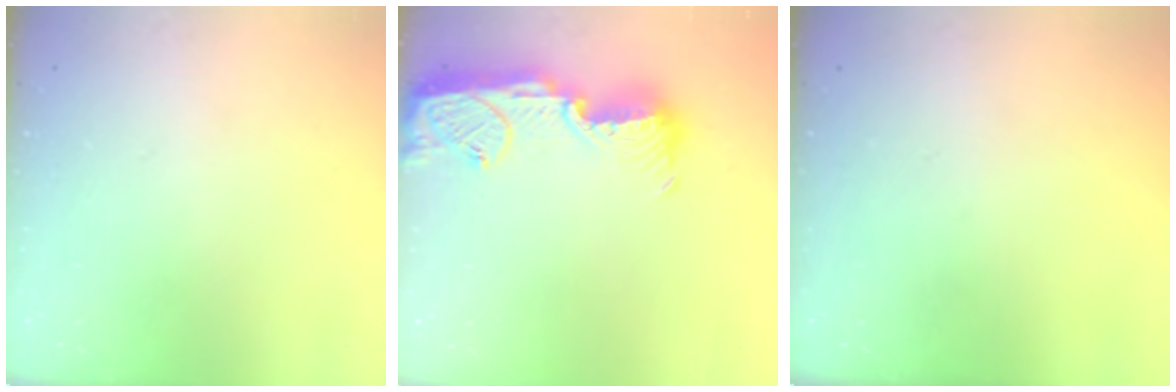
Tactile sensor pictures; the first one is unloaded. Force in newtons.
{"total": 14.9, "press": 14.9, "slide": 1.0}
{"total": 0.0}